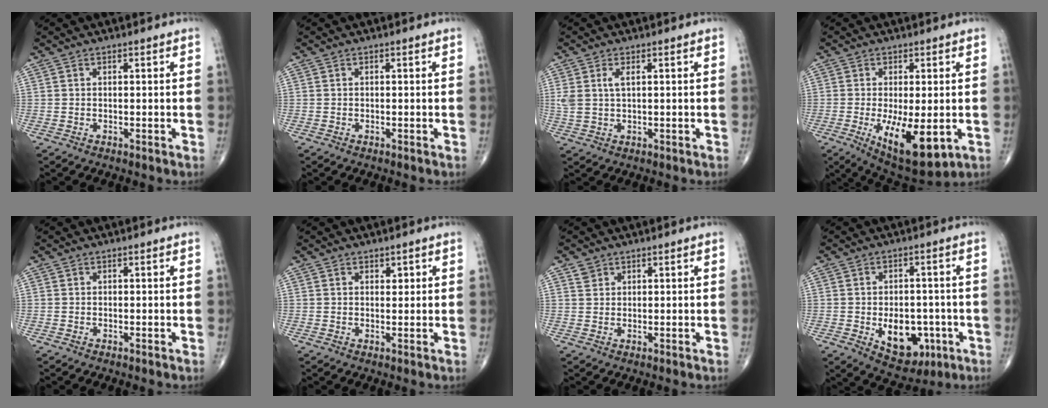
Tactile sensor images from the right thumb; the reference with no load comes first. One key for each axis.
{"total": 0.0}
{"total": 3.7, "fx": 1.2, "fy": 1.7, "fz": 3.1, "tx": -0.076, "ty": 0.007, "tz": 0.029}
{"total": 12.4, "fx": -3.1, "fy": 4.8, "fz": 11.0, "tx": -0.174, "ty": -0.026, "tz": -0.034}
{"total": 0.0}
{"total": 1.5, "fx": 0.8, "fy": 1.1, "fz": 0.7, "tx": 0.001, "ty": -0.003, "tz": 0.010}
{"total": 1.7, "fx": 1.0, "fy": 1.3, "fz": 0.2, "tx": 0.009, "ty": -0.004, "tz": 0.014}
{"total": 11.1, "fx": -3.2, "fy": 7.2, "fz": 7.8, "tx": -0.074, "ty": 0.012, "tz": -0.030}